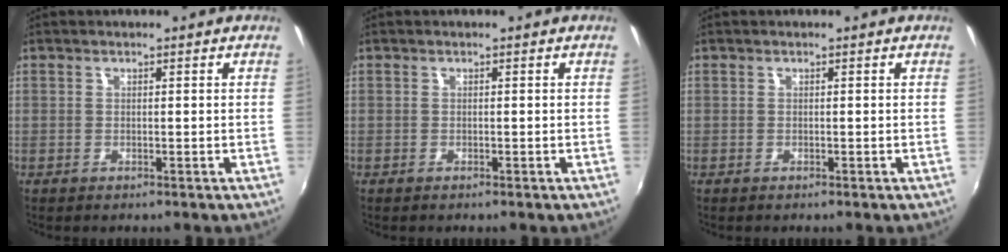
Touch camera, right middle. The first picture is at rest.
{"total": 0.0}
{"total": 0.0}